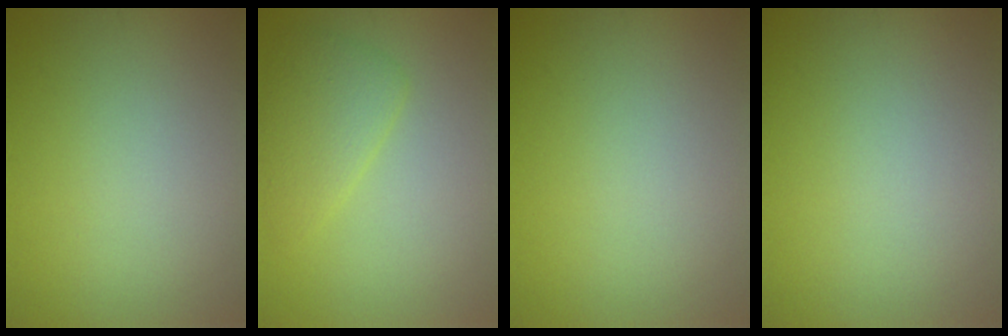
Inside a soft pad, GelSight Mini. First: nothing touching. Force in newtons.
{"total": 2.8, "press": 2.8, "slide": 0.2}
{"total": 0.0}
{"total": 0.0}